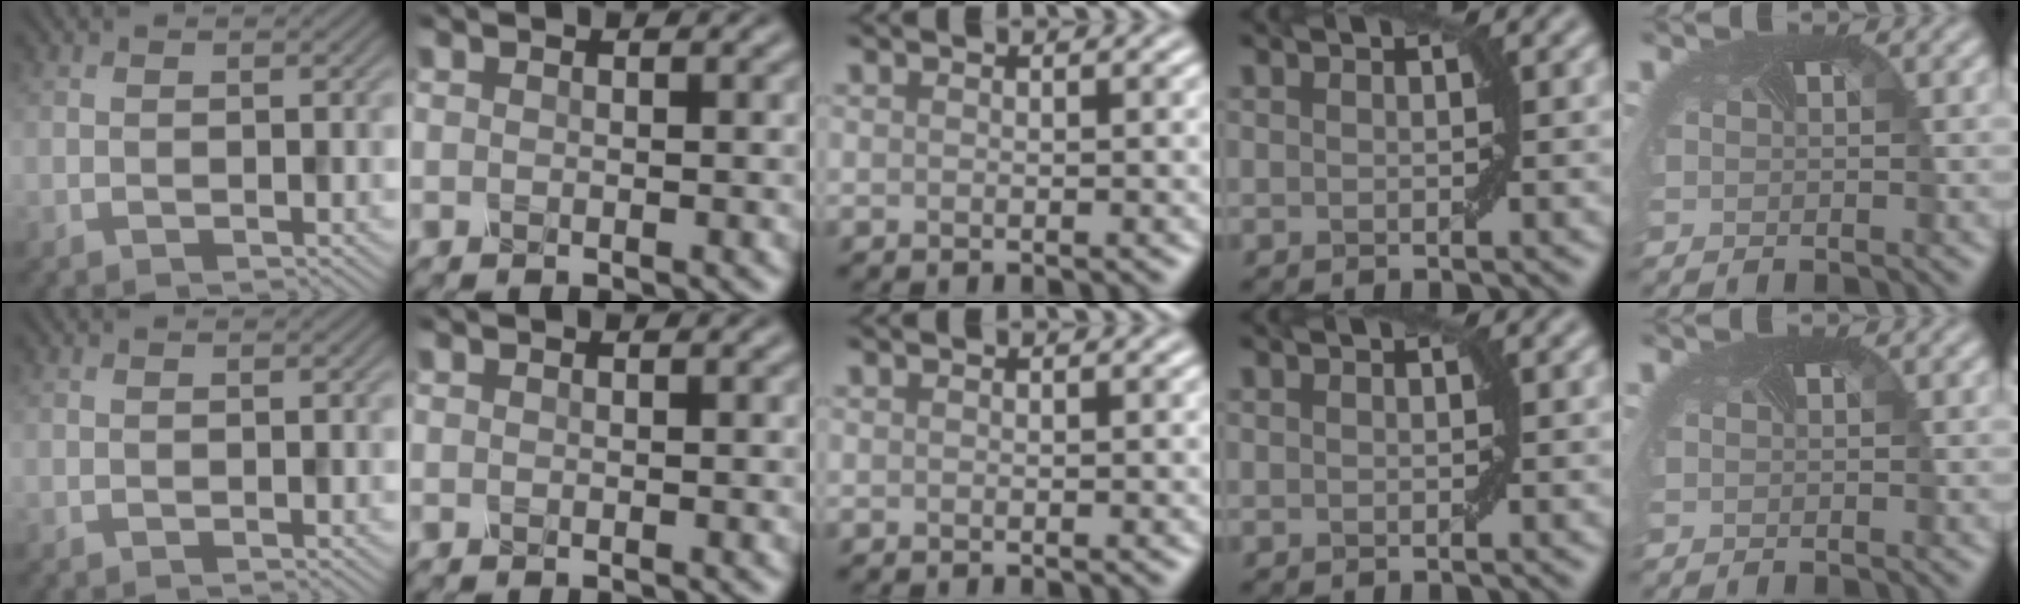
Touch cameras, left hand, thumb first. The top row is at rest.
{}